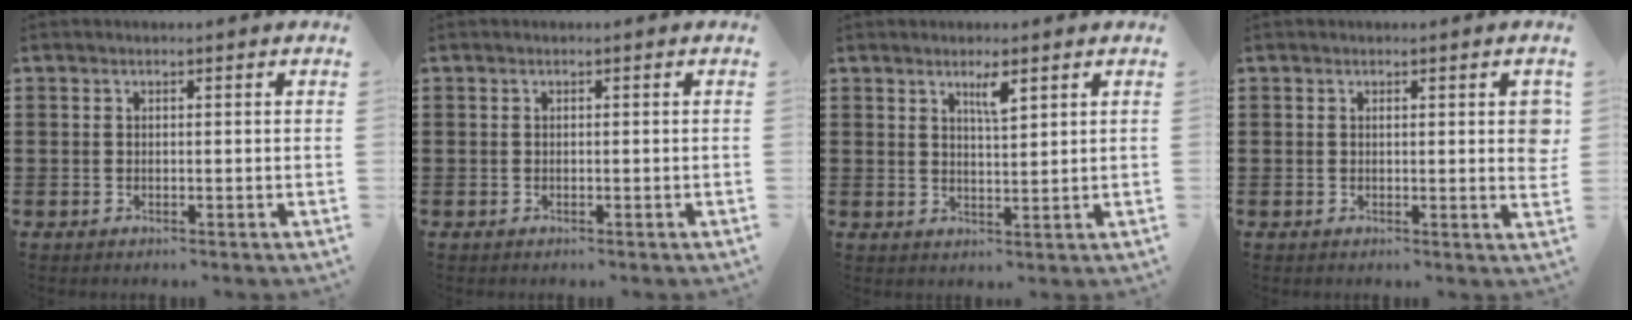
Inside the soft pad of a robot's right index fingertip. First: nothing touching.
{"total": 0.0}
{"total": 3.1, "force": [2.0, 0.6, 2.3], "torque": [-0.034, -0.004, 0.031]}
{"total": 2.1, "force": [0.6, 0.3, 2.0], "torque": [-0.032, 0.000, 0.007]}